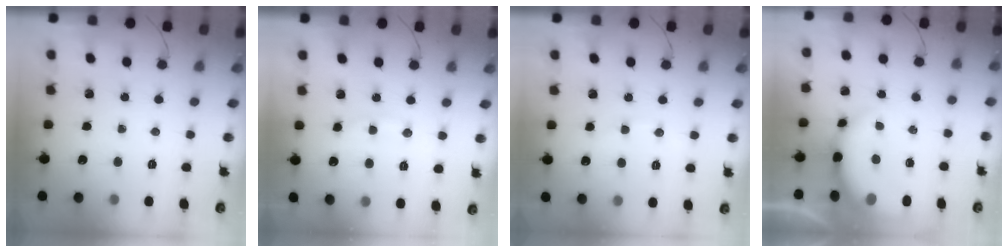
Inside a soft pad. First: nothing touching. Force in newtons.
{"total": 7.4, "press": 7.4, "slide": 0.7}
{"total": 4.1, "press": 3.9, "slide": 1.2}
{"total": 9.8, "press": 9.7, "slide": 1.5}